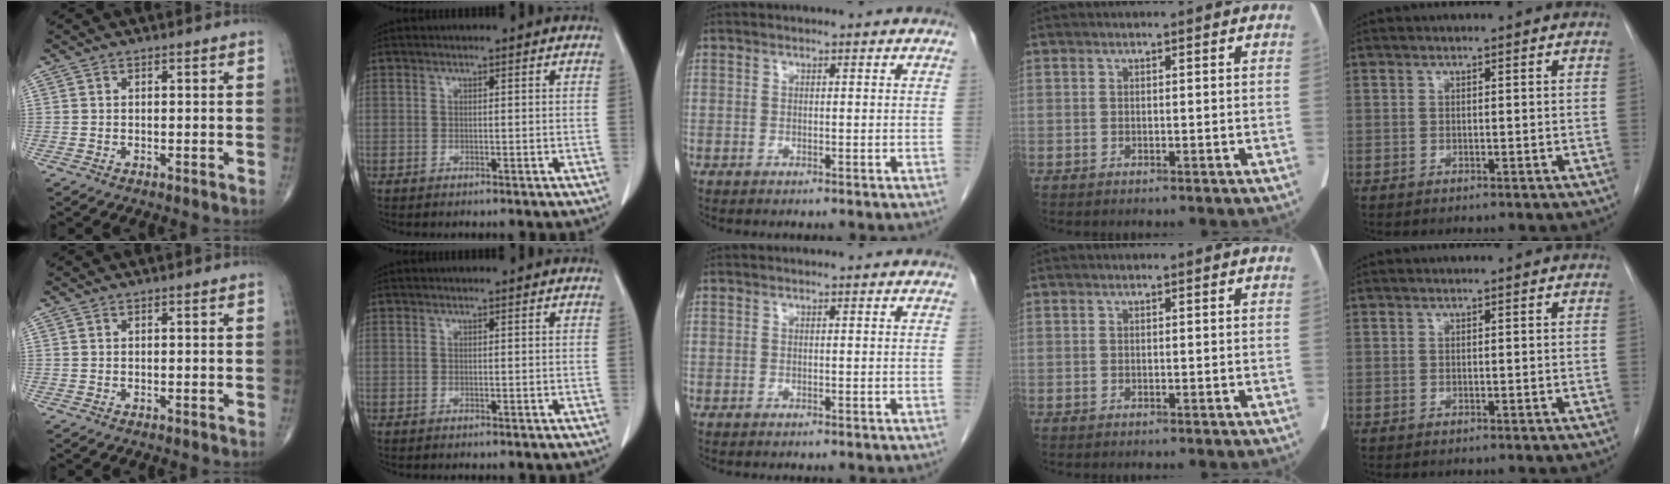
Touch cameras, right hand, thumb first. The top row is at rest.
{}